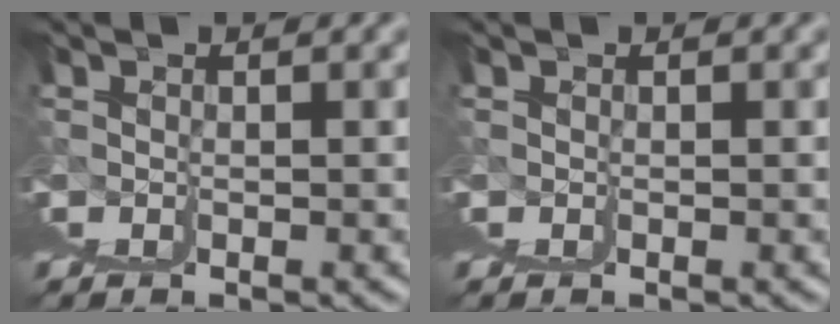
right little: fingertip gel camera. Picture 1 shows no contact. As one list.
[{"total": 0.0}]